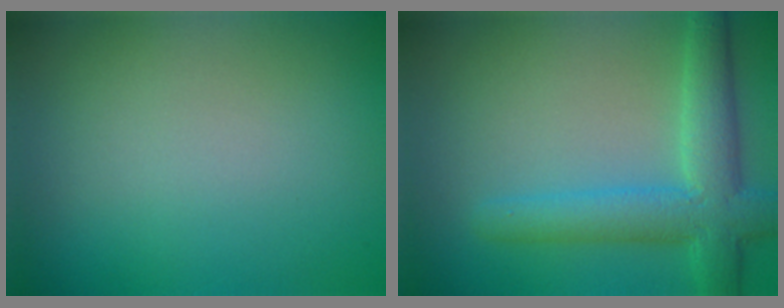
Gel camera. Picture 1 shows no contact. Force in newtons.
{"total": 5.8, "press": 5.8, "slide": 0.3}